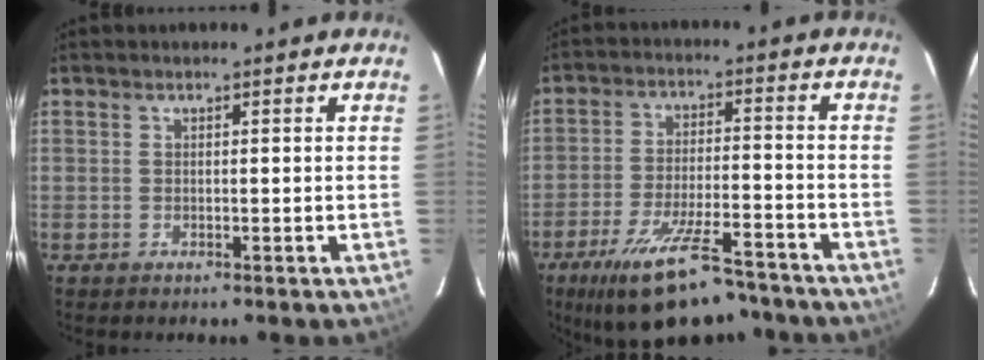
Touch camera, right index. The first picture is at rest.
{"total": 16.7, "force": [-12.8, 4.9, 9.4], "torque": [-0.181, -0.021, -0.196]}